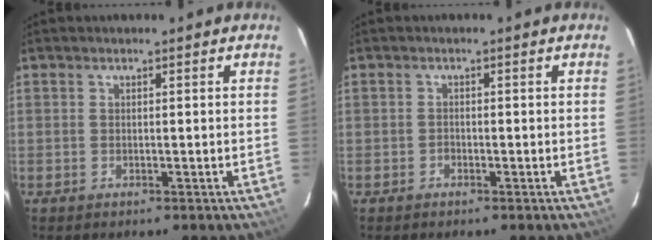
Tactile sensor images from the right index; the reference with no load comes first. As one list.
[{"total": 0.9, "force": [-0.6, 0.7, 0.0], "torque": [0.001, 0.003, -0.011]}]